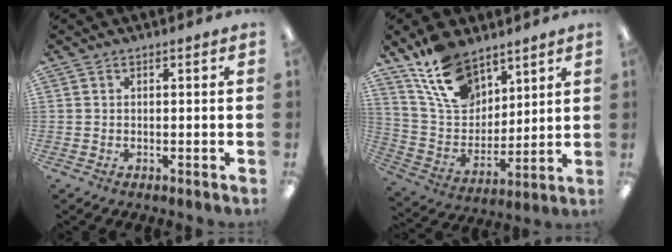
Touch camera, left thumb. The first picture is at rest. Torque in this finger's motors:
{"motor_torque": [0.24, 0.21, 1.48, -1.29, 0.06]}